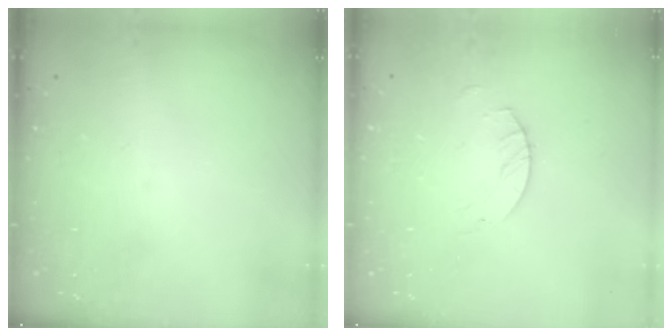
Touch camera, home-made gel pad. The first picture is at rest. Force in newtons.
{"total": 2.5, "press": 2.5, "slide": 0.1}